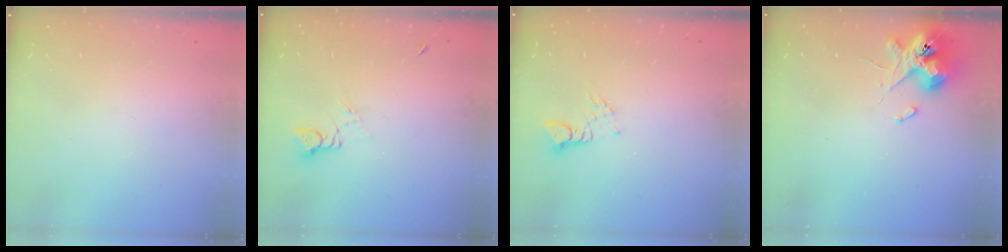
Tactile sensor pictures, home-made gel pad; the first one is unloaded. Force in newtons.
{"total": 1.5, "press": 1.5, "slide": 0.2}
{"total": 2.9, "press": 2.9, "slide": 0.2}
{"total": 11.1, "press": 11.0, "slide": 1.8}